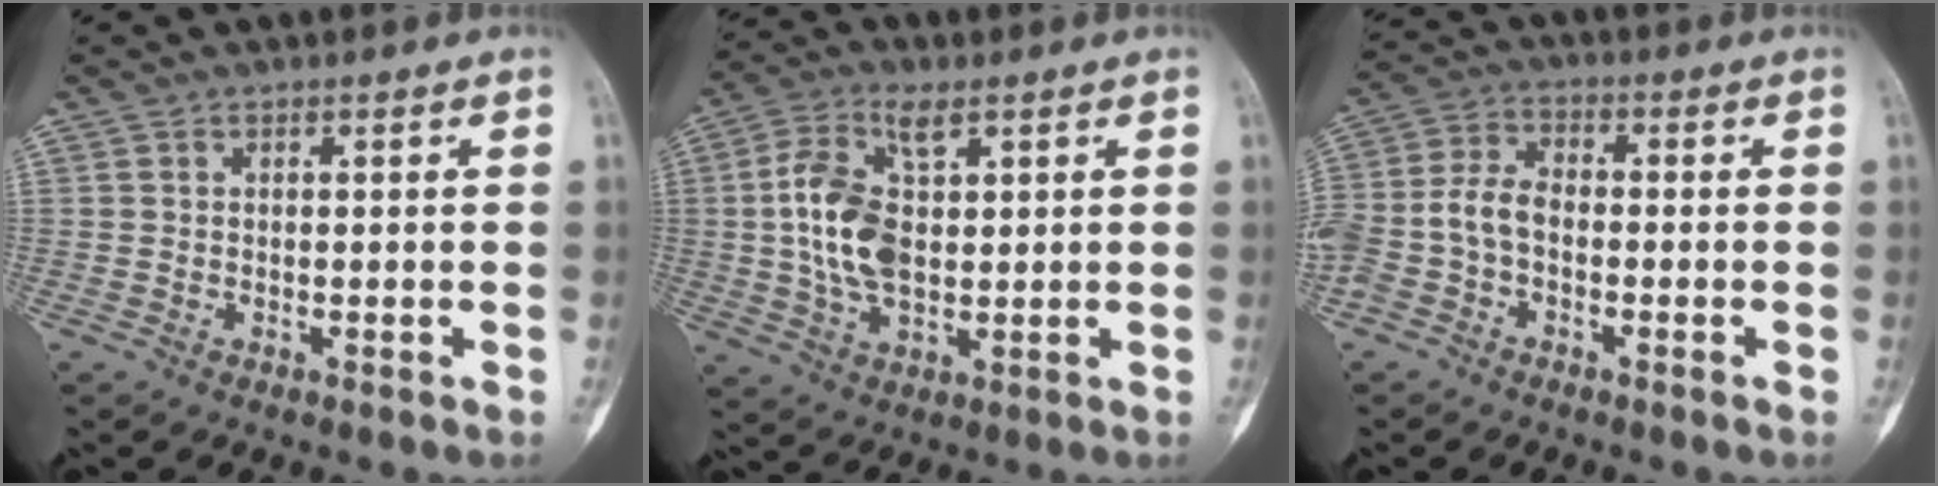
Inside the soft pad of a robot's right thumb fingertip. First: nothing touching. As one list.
[{"total": 12.1, "force": [2.5, 6.5, 9.9], "torque": [-0.202, 0.008, 0.048]}, {"total": 8.4, "force": [-2.2, 5.6, 5.8], "torque": [-0.125, 0.028, -0.050]}]